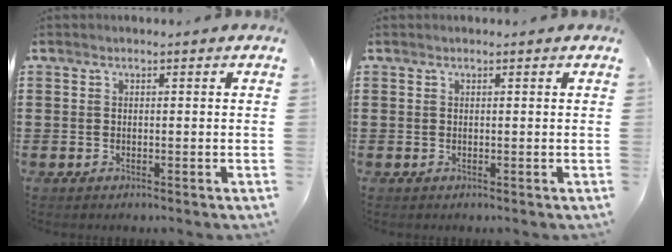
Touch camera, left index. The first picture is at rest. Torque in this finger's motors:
{"motor_torque": [0.94, -1.20, -0.06, 0.00]}